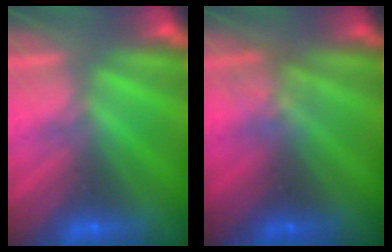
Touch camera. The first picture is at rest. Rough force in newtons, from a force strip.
{"total": 2.7}